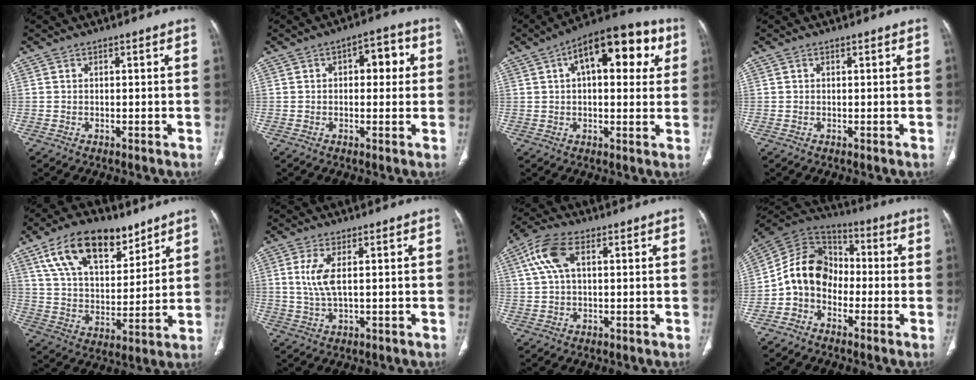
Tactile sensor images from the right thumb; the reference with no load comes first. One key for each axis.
{"total": 6.6, "fx": 1.3, "fy": 3.6, "fz": 5.3, "tx": -0.036, "ty": 0.013, "tz": 0.011}
{"total": 17.9, "fx": 6.1, "fy": 8.5, "fz": 14.6, "tx": -0.166, "ty": 0.022, "tz": 0.079}
{"total": 0.0}
{"total": 18.5, "fx": 11.3, "fy": 9.5, "fz": 11.1, "tx": -0.155, "ty": -0.040, "tz": 0.203}
{"total": 5.1, "fx": 1.2, "fy": 1.6, "fz": 4.7, "tx": -0.119, "ty": -0.007, "tz": 0.030}
{"total": 8.0, "fx": 2.6, "fy": 4.1, "fz": 6.3, "tx": -0.143, "ty": 0.020, "tz": 0.051}
{"total": 11.8, "fx": -2.7, "fy": 9.5, "fz": 6.6, "tx": -0.104, "ty": 0.053, "tz": -0.065}